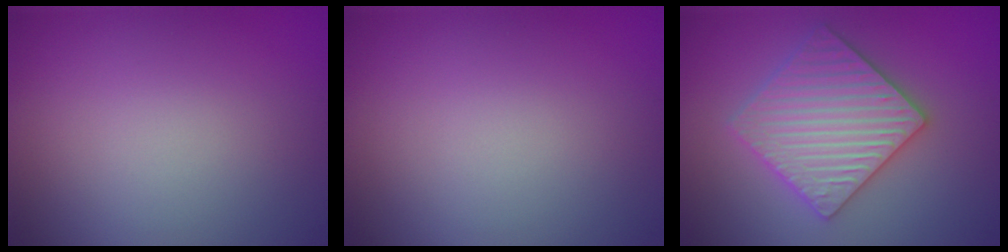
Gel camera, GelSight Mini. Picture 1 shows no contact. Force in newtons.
{"total": 0.0}
{"total": 5.8, "press": 5.7, "slide": 1.1}